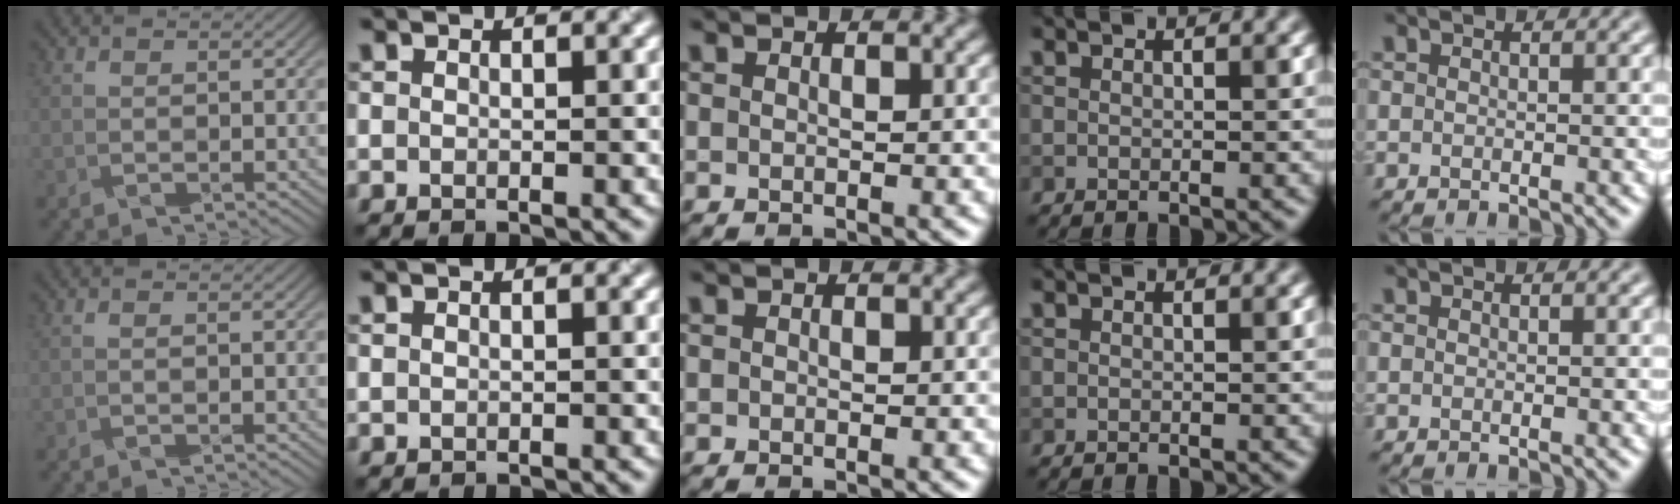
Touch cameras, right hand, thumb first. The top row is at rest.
{"thumb": {"total": 0.6, "force": [-0.5, -0.2, 0.2], "torque": [-0.001, 0.002, -0.010]}}